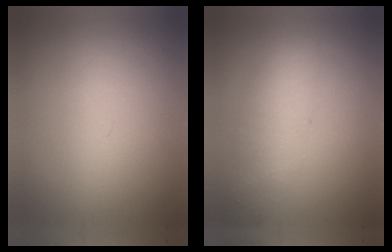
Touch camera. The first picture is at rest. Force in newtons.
{"total": 2.2}